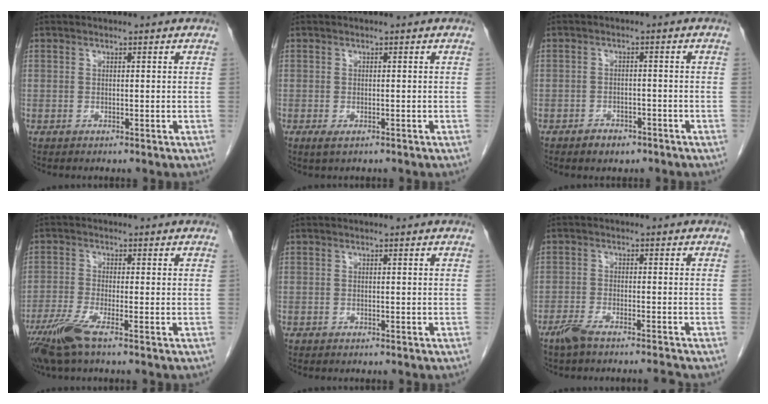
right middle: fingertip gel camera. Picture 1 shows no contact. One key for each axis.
{"total": 1.4, "fx": -0.8, "fy": 0.5, "fz": 1.1, "tx": -0.019, "ty": -0.004, "tz": -0.009}
{"total": 2.8, "fx": -2.0, "fy": 1.6, "fz": 1.0, "tx": -0.018, "ty": 0.004, "tz": -0.021}
{"total": 5.5, "fx": -3.6, "fy": 0.2, "fz": 4.2, "tx": -0.090, "ty": -0.017, "tz": -0.075}
{"total": 0.0}
{"total": 4.6, "fx": -4.1, "fy": -0.4, "fz": 2.1, "tx": -0.041, "ty": -0.006, "tz": -0.075}